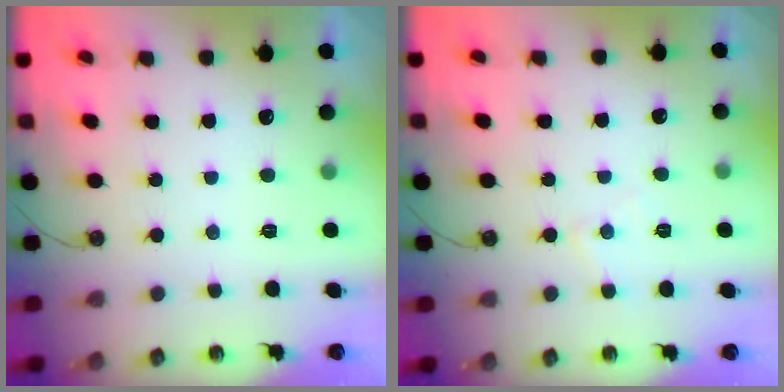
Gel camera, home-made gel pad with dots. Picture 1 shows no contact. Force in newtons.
{"total": 4.9, "press": 4.8, "slide": 0.7}